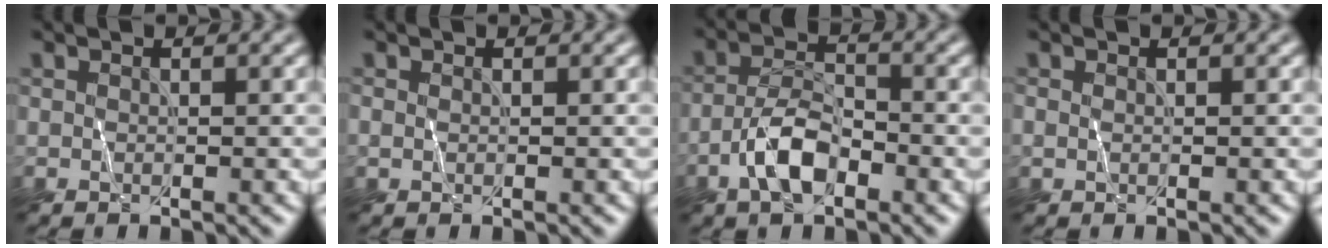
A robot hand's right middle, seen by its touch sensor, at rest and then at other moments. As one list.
[{"total": 0.0}, {"total": 4.3, "force": [-2.2, 1.9, 3.2], "torque": [-0.058, 0.008, -0.049]}, {"total": 0.0}]